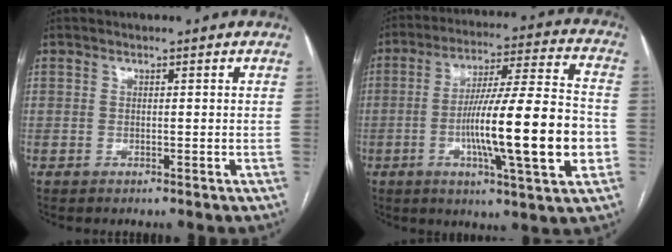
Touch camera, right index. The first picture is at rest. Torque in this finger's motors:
{"motor_torque": [2.02, -0.12, 1.05, 0.21]}